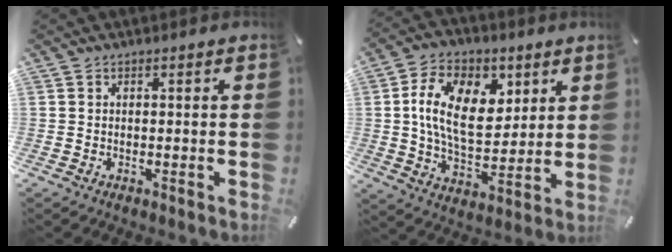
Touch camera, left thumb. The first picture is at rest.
{"total": 16.1, "force": [4.4, 10.4, 11.5], "torque": [-0.201, 0.009, 0.079]}